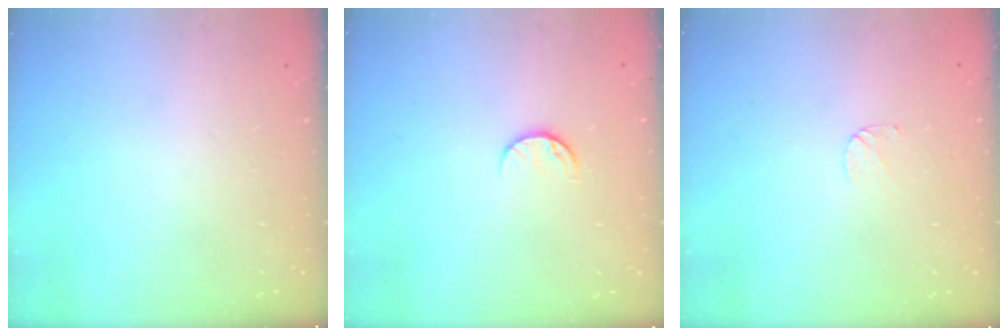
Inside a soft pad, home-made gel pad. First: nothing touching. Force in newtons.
{"total": 7.0, "press": 6.9, "slide": 0.8}
{"total": 4.6, "press": 4.6, "slide": 0.4}